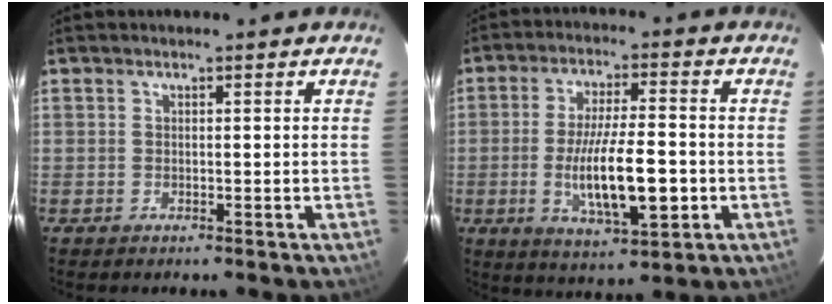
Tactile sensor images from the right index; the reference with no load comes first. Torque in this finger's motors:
{"motor_torque": [0.58, -0.16, 0.68, 0.21]}